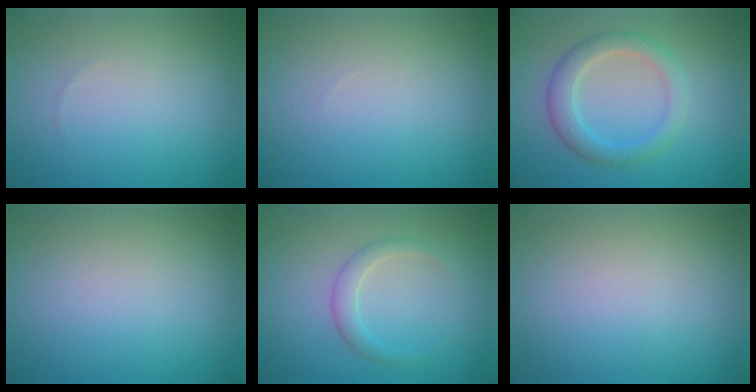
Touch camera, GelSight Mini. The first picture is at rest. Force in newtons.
{"total": 0.0}
{"total": 3.3, "press": 3.3, "slide": 0.1}
{"total": 0.0}
{"total": 1.7, "press": 1.7, "slide": 0.1}
{"total": 0.0}